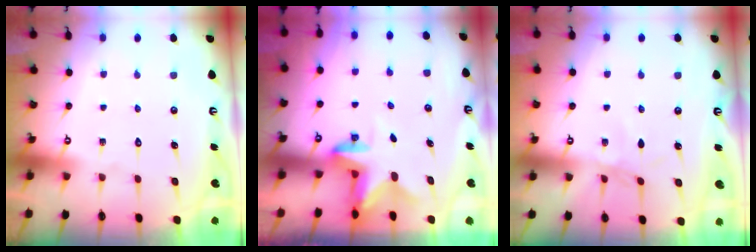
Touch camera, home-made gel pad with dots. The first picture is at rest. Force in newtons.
{"total": 2.7, "press": 2.7, "slide": 0.5}
{"total": 2.1, "press": 2.1, "slide": 0.5}